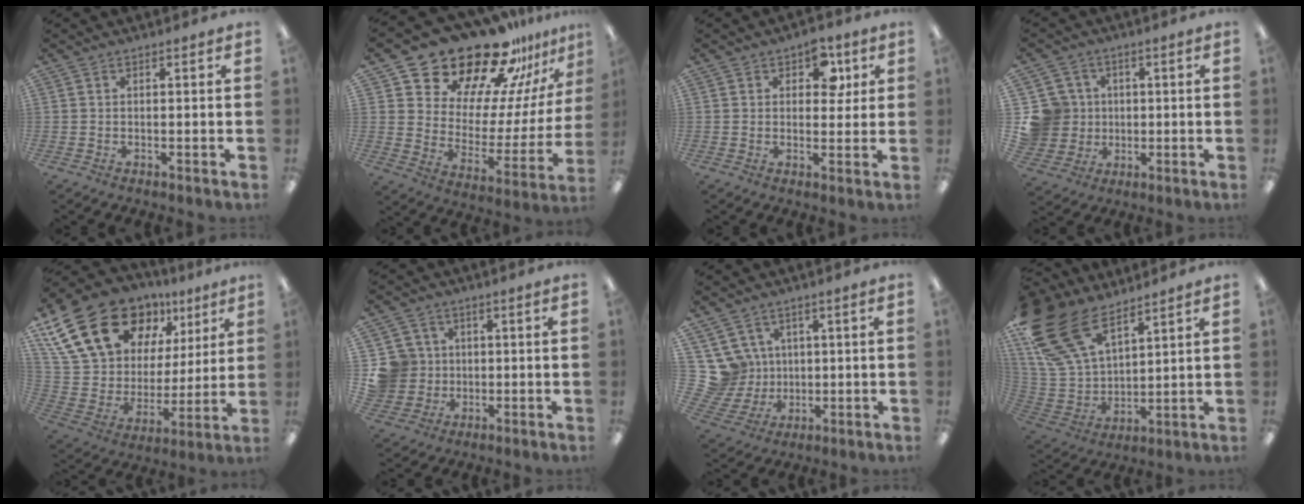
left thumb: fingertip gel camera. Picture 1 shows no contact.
{"total": 24.0, "force": [20.4, 9.9, 8.1], "torque": [-0.131, -0.160, 0.362]}
{"total": 7.3, "force": [3.2, 4.9, 4.3], "torque": [-0.048, -0.001, 0.051]}
{"total": 10.4, "force": [0.9, 10.2, 2.1], "torque": [-0.072, 0.008, 0.027]}
{"total": 25.2, "force": [14.7, 15.6, 13.2], "torque": [-0.255, -0.069, 0.281]}
{"total": 9.3, "force": [1.1, 9.1, 1.7], "torque": [-0.065, 0.009, 0.031]}
{"total": 10.3, "force": [3.2, 9.6, 2.1], "torque": [-0.089, -0.017, 0.071]}
{"total": 24.2, "force": [15.0, 13.2, 13.7], "torque": [-0.313, -0.075, 0.276]}